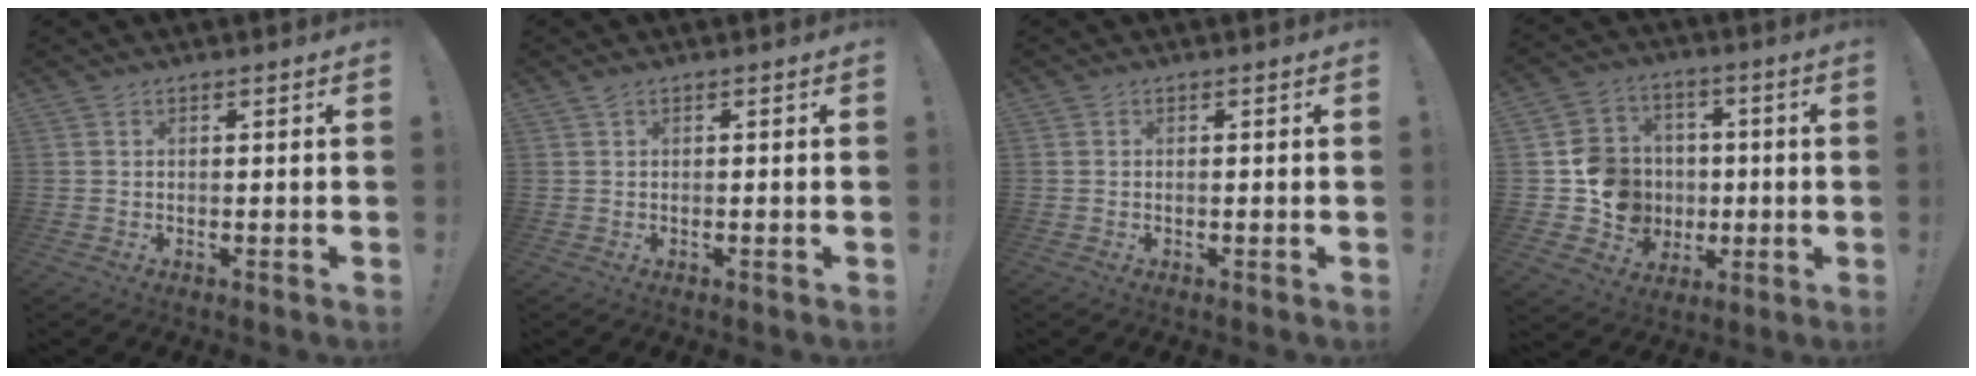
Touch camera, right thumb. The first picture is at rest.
{"total": 1.0, "force": [0.6, 0.1, 0.8], "torque": [-0.009, -0.003, 0.009]}
{"total": 0.0}
{"total": 13.3, "force": [-1.6, 12.5, 4.2], "torque": [-0.053, 0.020, -0.015]}